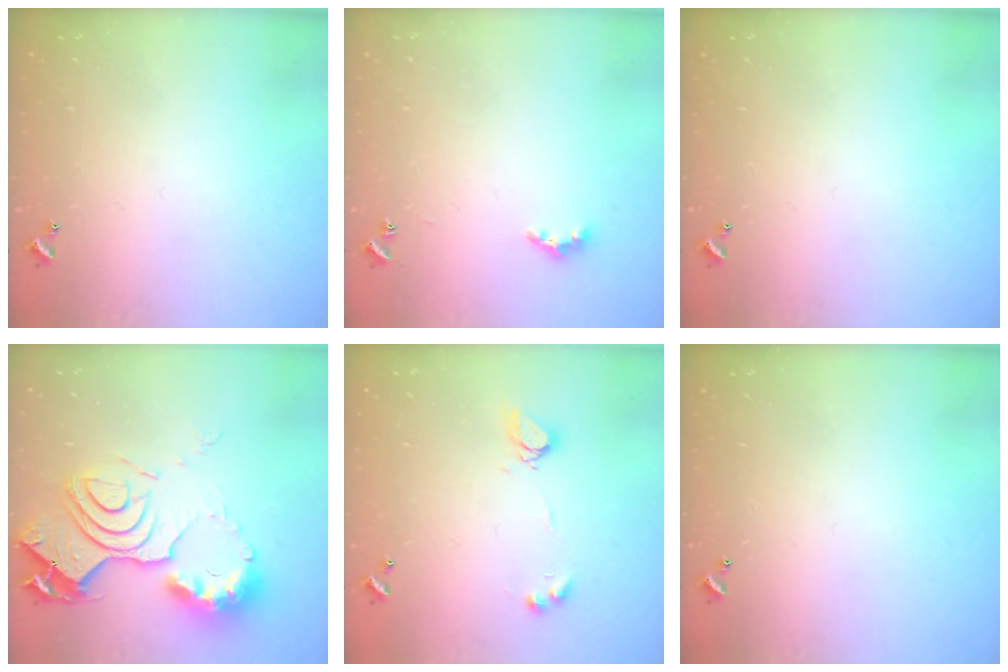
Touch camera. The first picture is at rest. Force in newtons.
{"total": 3.6, "press": 3.5, "slide": 0.5}
{"total": 0.0}
{"total": 18.5, "press": 18.4, "slide": 1.6}
{"total": 5.7, "press": 5.7, "slide": 0.4}
{"total": 0.0}